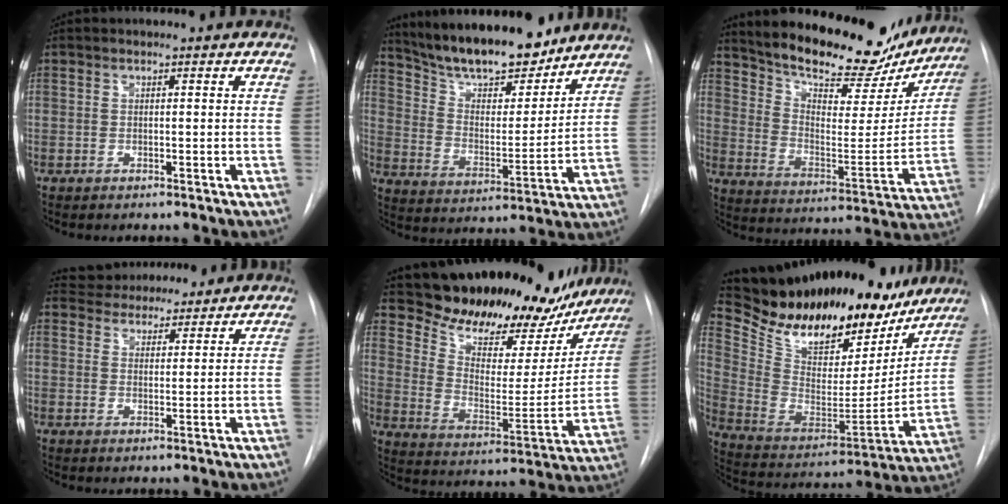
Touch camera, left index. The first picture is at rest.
{"total": 17.3, "force": [15.0, 4.0, 7.6], "torque": [-0.122, -0.003, 0.248]}
{"total": 22.9, "force": [19.8, 7.1, 9.0], "torque": [-0.143, -0.015, 0.278]}
{"total": 9.0, "force": [8.4, 3.0, 1.5], "torque": [-0.015, 0.021, 0.119]}
{"total": 22.9, "force": [20.0, 8.5, 7.2], "torque": [-0.107, -0.025, 0.277]}
{"total": 28.4, "force": [23.8, 9.7, 12.1], "torque": [-0.223, -0.014, 0.357]}